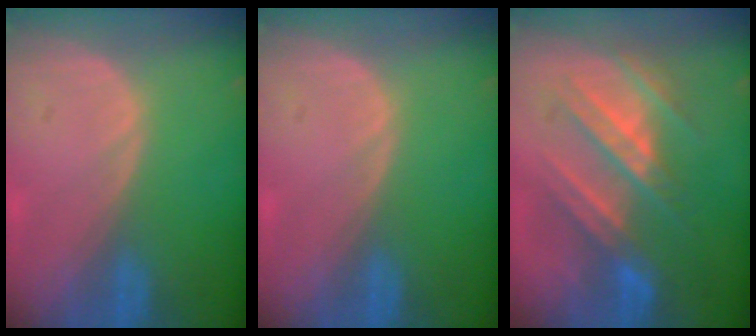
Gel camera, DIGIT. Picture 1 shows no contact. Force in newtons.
{"total": 0.0}
{"total": 8.4, "press": 8.4, "slide": 0.1}